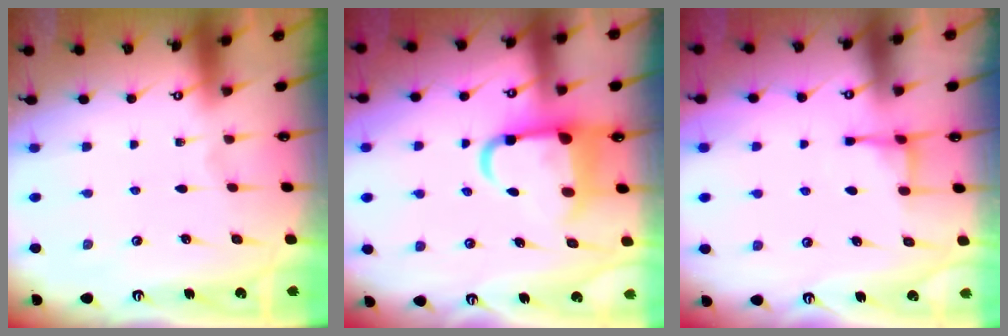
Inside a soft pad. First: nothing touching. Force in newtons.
{"total": 8.9, "press": 8.5, "slide": 2.5}
{"total": 3.7, "press": 3.7, "slide": 0.6}